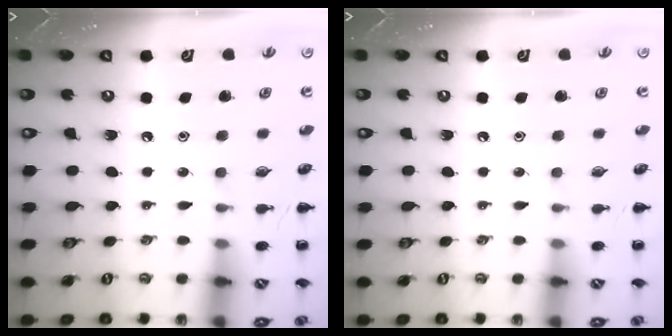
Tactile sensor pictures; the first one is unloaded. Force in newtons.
{"total": 0.0}